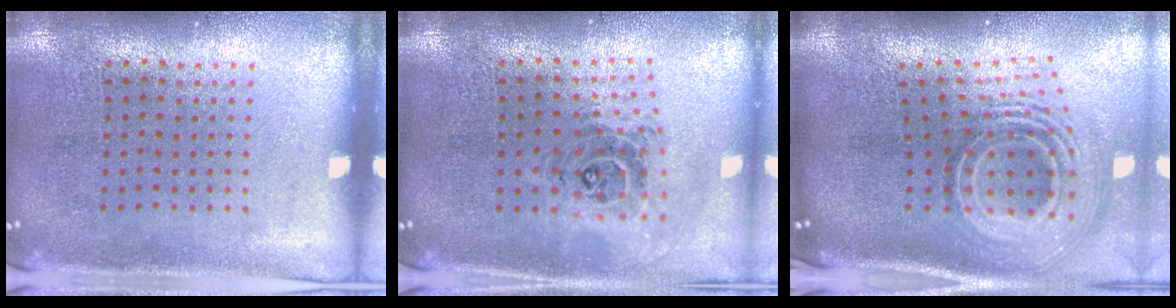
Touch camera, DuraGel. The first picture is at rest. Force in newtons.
{"total": 1.0, "press": 0.9, "slide": 0.3}
{"total": 2.9, "press": 1.8, "slide": 2.2}